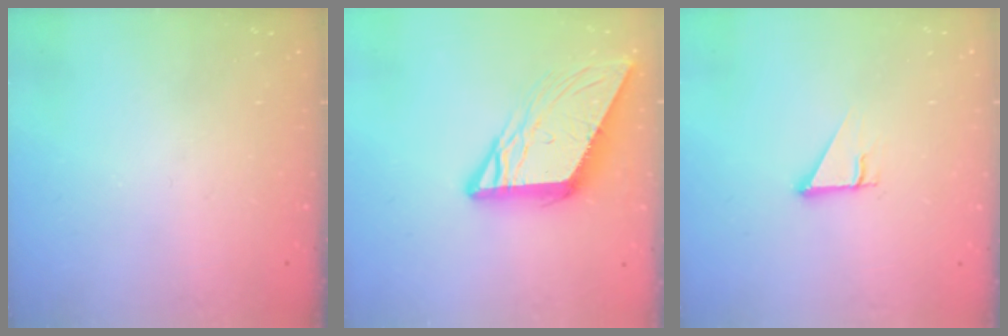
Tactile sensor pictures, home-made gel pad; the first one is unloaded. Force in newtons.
{"total": 10.6, "press": 10.5, "slide": 1.1}
{"total": 2.5, "press": 2.5, "slide": 0.1}